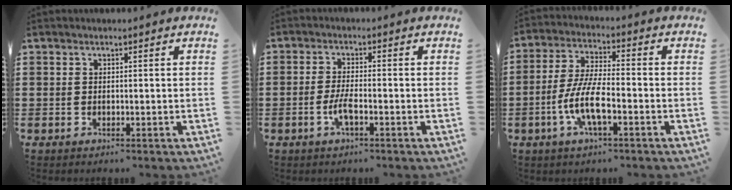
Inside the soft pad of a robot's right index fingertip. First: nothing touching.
{"total": 3.2, "force": [-1.4, 0.6, 2.8], "torque": [-0.064, -0.004, -0.029]}
{"total": 8.2, "force": [-3.0, 2.1, 7.3], "torque": [-0.168, -0.014, -0.064]}